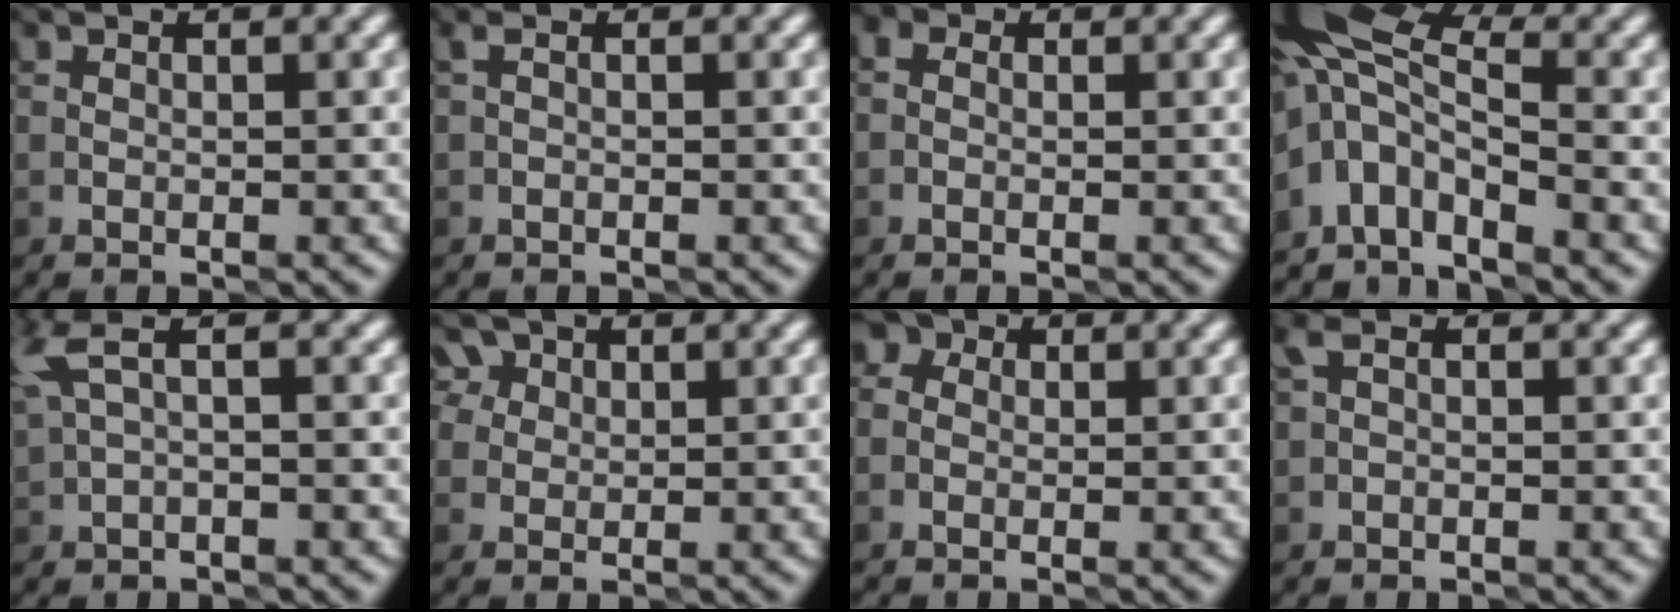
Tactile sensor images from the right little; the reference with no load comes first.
{"total": 0.5, "force": [-0.1, 0.1, 0.5], "torque": [-0.011, 0.000, -0.003]}
{"total": 1.8, "force": [0.4, 1.4, 1.1], "torque": [-0.010, 0.000, -0.018]}
{"total": 6.6, "force": [-2.1, 3.4, 5.2], "torque": [-0.102, 0.010, -0.059]}
{"total": 2.9, "force": [1.2, 0.7, 2.6], "torque": [-0.059, 0.009, 0.023]}
{"total": 4.6, "force": [2.6, 3.3, 1.8], "torque": [-0.033, 0.017, 0.031]}
{"total": 3.5, "force": [0.9, 2.9, 1.6], "torque": [-0.013, 0.020, -0.021]}
{"total": 0.8, "force": [0.0, 0.3, 0.8], "torque": [-0.019, 0.003, -0.002]}